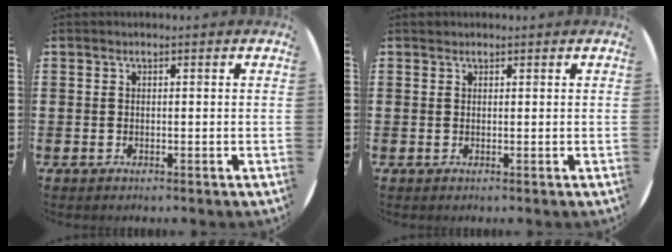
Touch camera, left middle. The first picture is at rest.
{"total": 0.5, "force": [0.4, 0.2, -0.2], "torque": [0.012, 0.002, 0.006]}